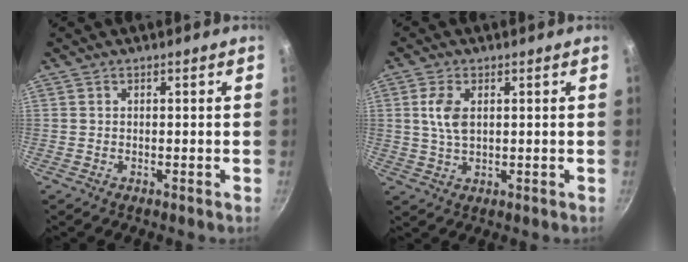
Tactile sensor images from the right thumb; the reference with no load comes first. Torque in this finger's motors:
{"motor_torque": [0.13, -0.07, 0.73, 0.08, 0.03]}